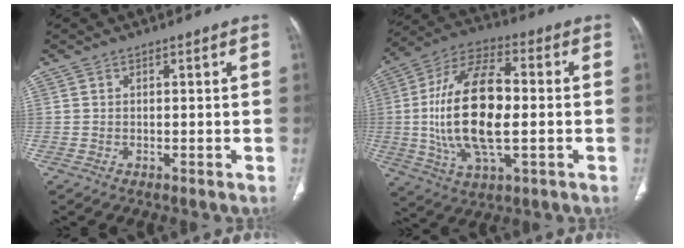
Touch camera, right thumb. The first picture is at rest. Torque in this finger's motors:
{"motor_torque": [1.32, 1.91, 2.18, -0.60, 0.29]}